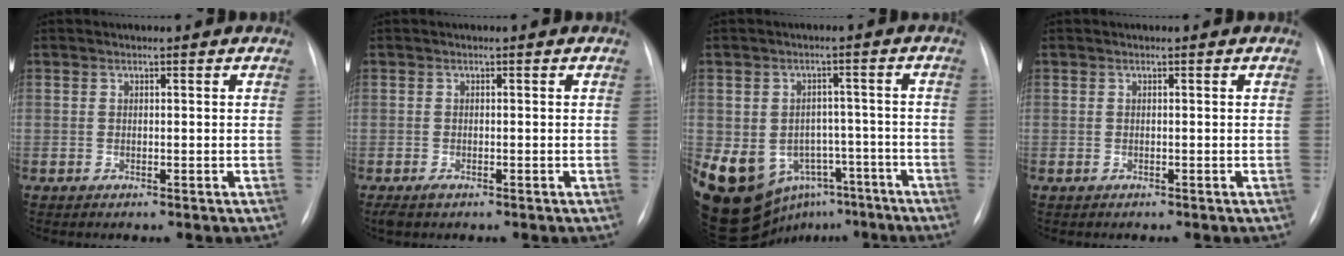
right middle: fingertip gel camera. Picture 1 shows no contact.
{"total": 1.6, "force": [-1.1, 0.7, 0.9], "torque": [-0.021, -0.004, -0.013]}
{"total": 21.8, "force": [-11.5, 15.9, 9.4], "torque": [-0.249, 0.015, -0.144]}
{"total": 0.0}